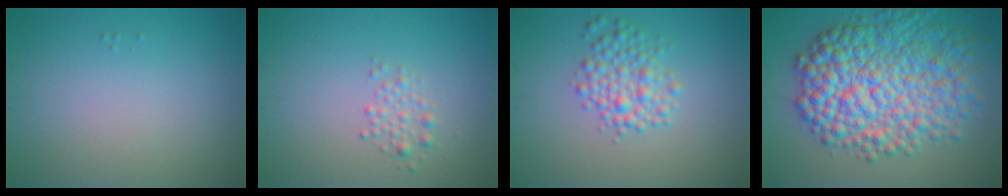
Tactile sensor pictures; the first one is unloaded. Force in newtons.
{"total": 1.4, "press": 1.4, "slide": 0.0}
{"total": 3.2, "press": 3.2, "slide": 0.1}
{"total": 11.7, "press": 11.7, "slide": 0.2}